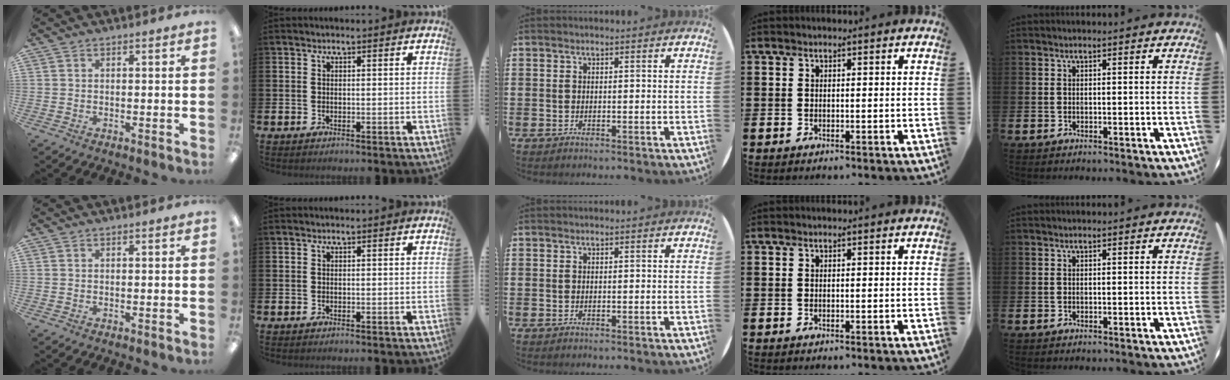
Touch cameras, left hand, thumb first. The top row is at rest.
{}